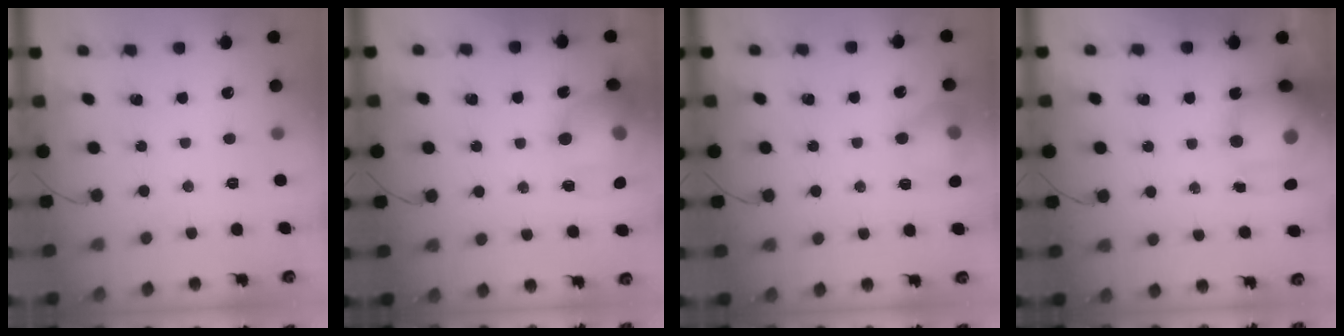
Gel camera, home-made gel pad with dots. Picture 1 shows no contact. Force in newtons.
{"total": 17.6, "press": 17.4, "slide": 2.2}
{"total": 12.8, "press": 12.8, "slide": 1.0}
{"total": 18.0, "press": 17.5, "slide": 4.2}